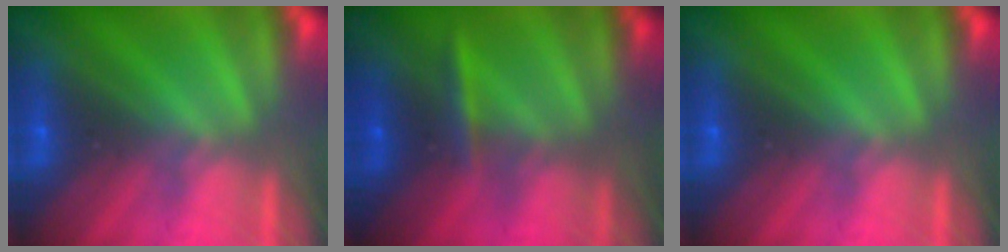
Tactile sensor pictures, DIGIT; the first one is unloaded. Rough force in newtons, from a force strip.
{"total": 2.4}
{"total": 0.0}